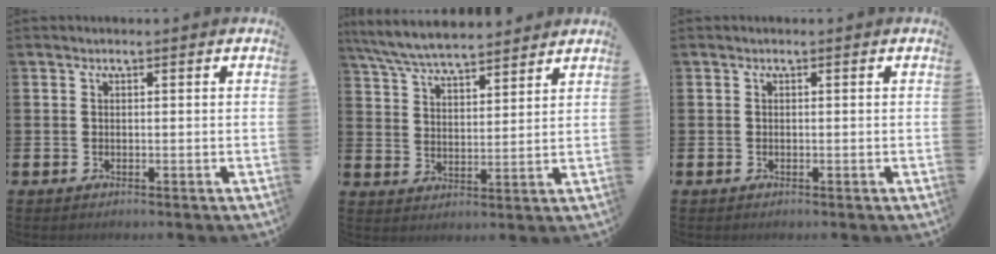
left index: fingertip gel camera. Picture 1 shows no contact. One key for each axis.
{"total": 6.9, "fx": 6.7, "fy": 1.0, "fz": 1.7, "tx": -0.063, "ty": -0.029, "tz": 0.122}
{"total": 0.0}